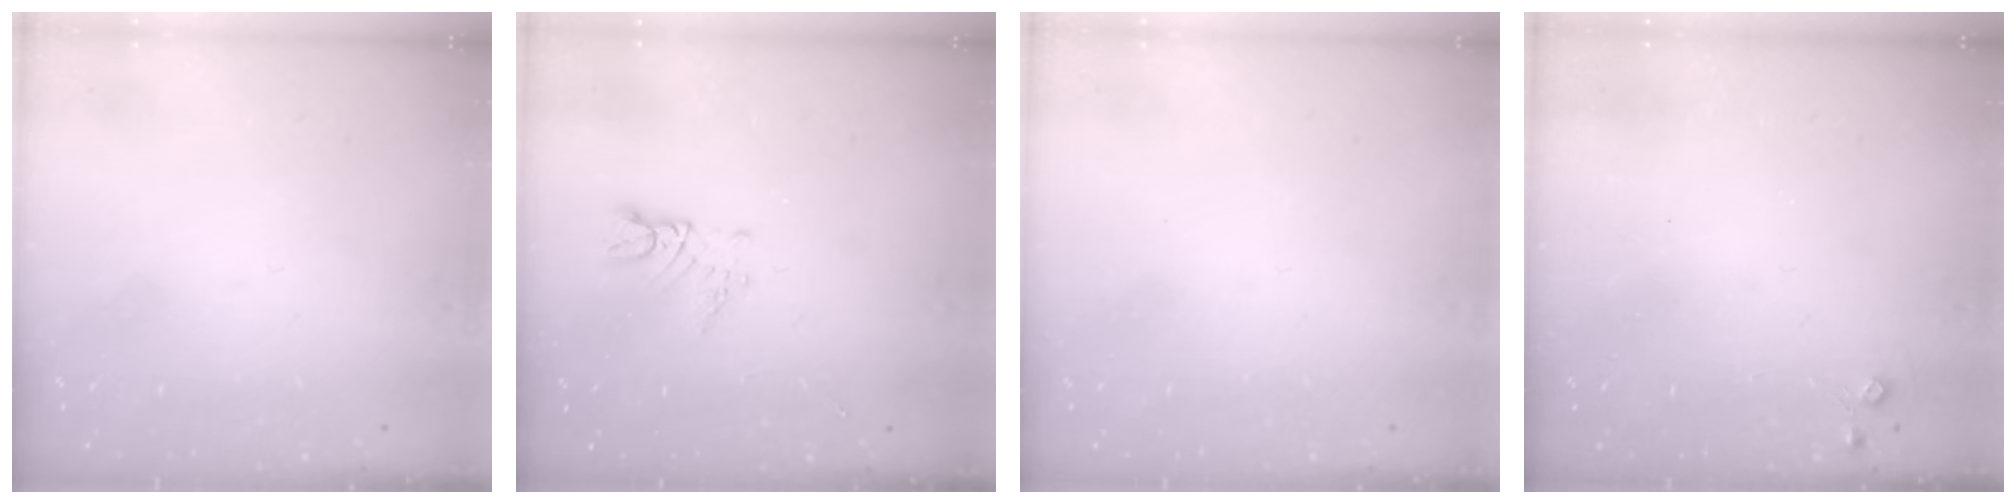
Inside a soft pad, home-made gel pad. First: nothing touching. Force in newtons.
{"total": 3.0, "press": 3.0, "slide": 0.3}
{"total": 0.0}
{"total": 3.7, "press": 3.7, "slide": 0.5}